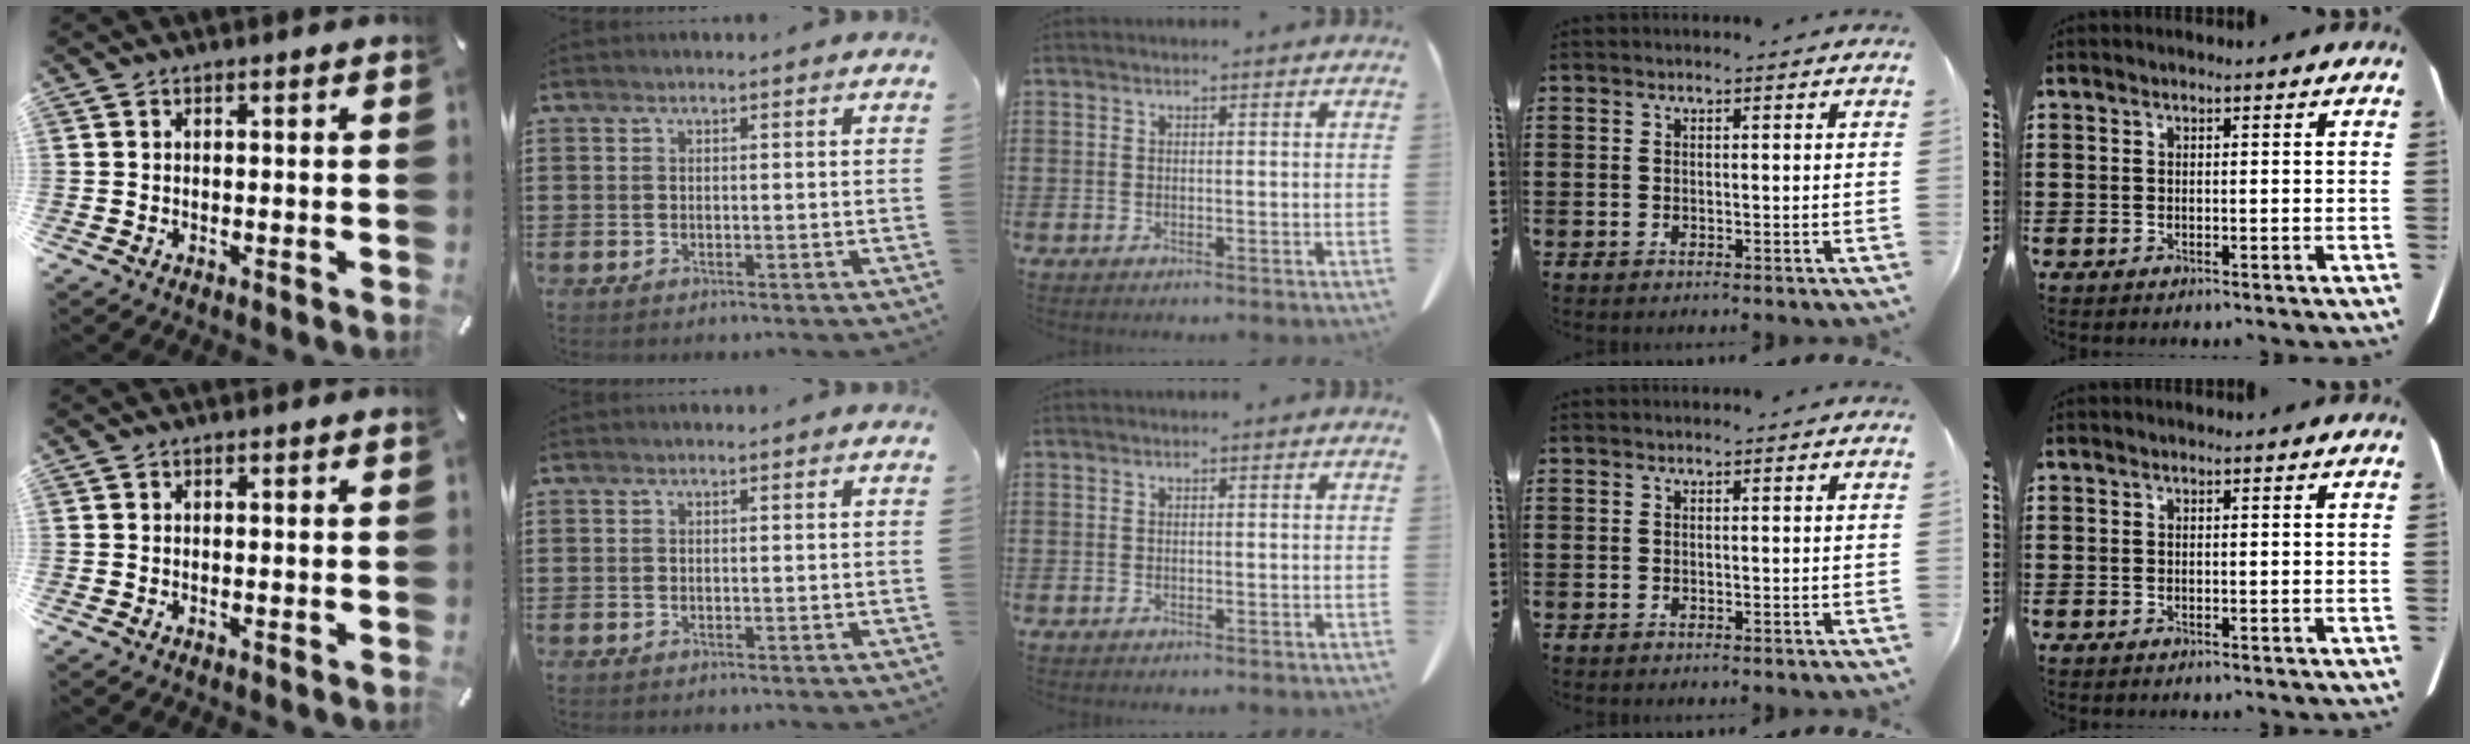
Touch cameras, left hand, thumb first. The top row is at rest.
{}